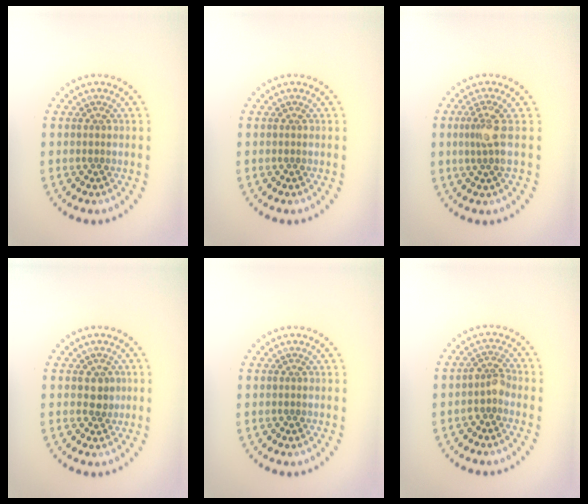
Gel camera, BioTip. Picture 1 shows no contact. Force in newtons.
{"total": 0.0}
{"total": 2.1, "press": 1.6, "slide": 1.4}
{"total": 1.4, "press": 1.2, "slide": 0.7}
{"total": 0.0}
{"total": 1.8, "press": 1.4, "slide": 1.1}